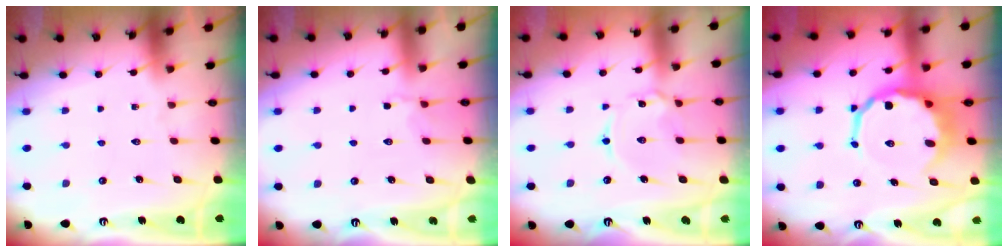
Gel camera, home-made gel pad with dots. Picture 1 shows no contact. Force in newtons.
{"total": 3.2, "press": 2.7, "slide": 1.8}
{"total": 3.0, "press": 3.0, "slide": 0.4}
{"total": 11.4, "press": 10.9, "slide": 3.1}